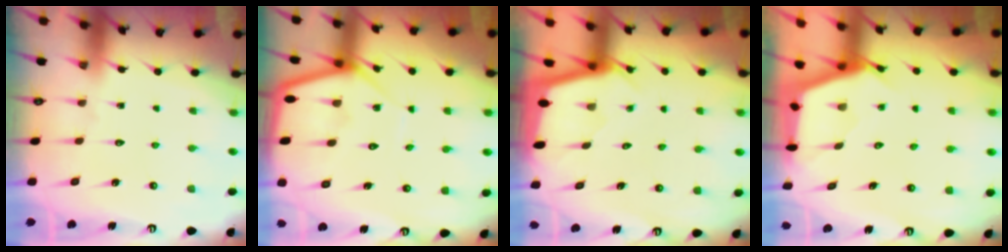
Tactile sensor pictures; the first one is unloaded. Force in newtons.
{"total": 6.5, "press": 6.4, "slide": 0.6}
{"total": 2.0, "press": 2.0, "slide": 0.1}
{"total": 2.6, "press": 2.6, "slide": 0.3}